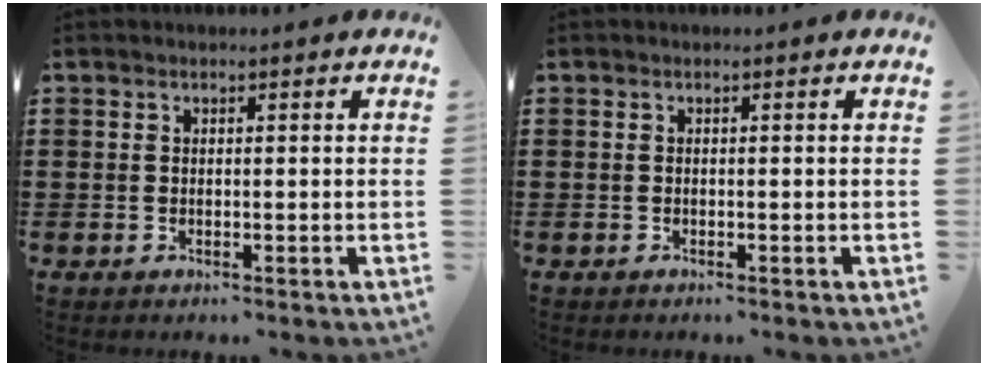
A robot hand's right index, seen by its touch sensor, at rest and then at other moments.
{"total": 0.0}